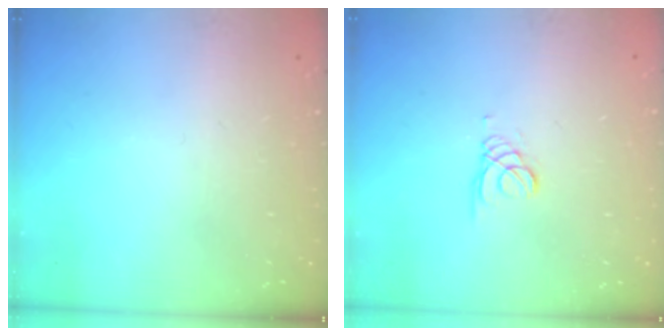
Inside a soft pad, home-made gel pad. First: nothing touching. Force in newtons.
{"total": 1.5, "press": 1.5, "slide": 0.1}